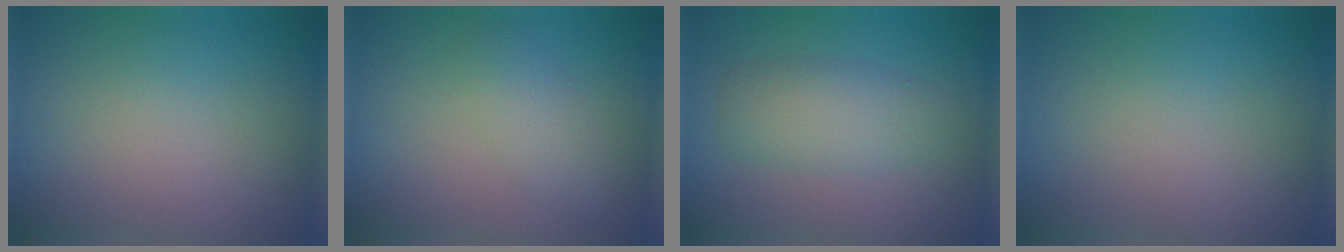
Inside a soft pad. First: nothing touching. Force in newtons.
{"total": 2.4, "press": 2.4, "slide": 0.1}
{"total": 2.3, "press": 2.3, "slide": 0.2}
{"total": 0.0}